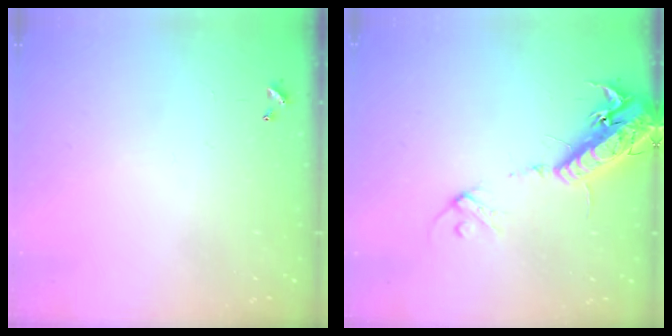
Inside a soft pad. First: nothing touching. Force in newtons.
{"total": 17.8, "press": 17.4, "slide": 3.8}